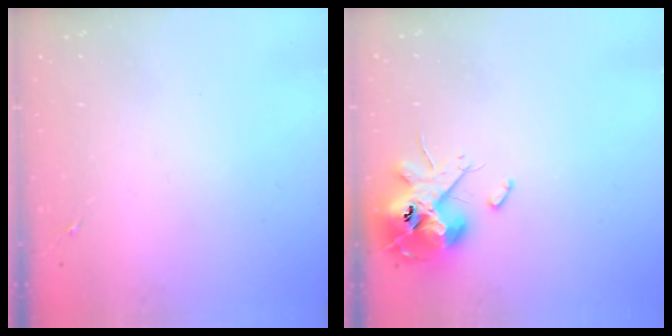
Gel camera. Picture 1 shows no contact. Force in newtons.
{"total": 13.1, "press": 12.9, "slide": 2.1}